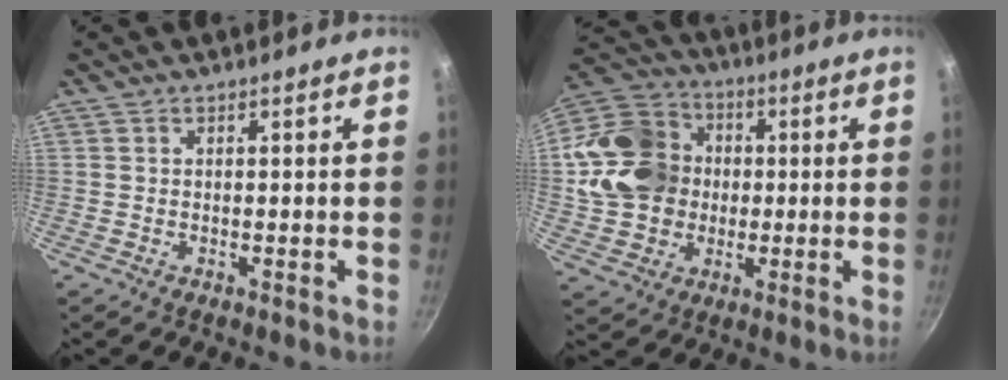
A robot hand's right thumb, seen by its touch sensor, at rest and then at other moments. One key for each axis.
{"total": 18.5, "fx": 0.4, "fy": 15.7, "fz": 9.7, "tx": -0.164, "ty": 0.038, "tz": 0.009}